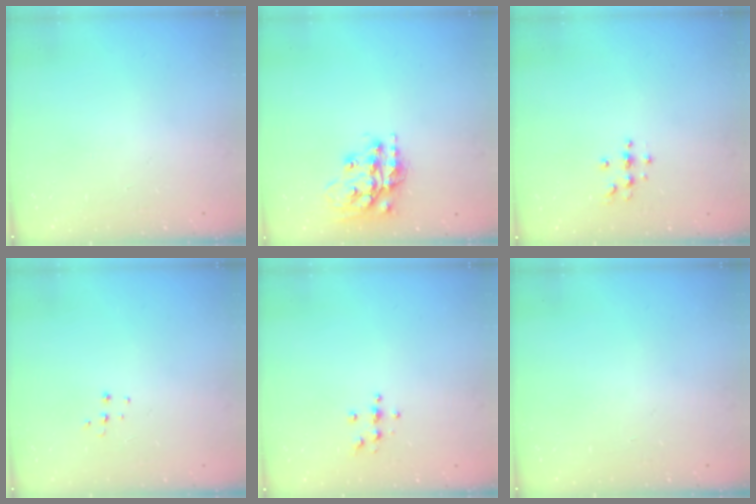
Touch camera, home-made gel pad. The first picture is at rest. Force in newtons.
{"total": 16.1, "press": 16.0, "slide": 1.3}
{"total": 3.3, "press": 3.3, "slide": 0.4}
{"total": 3.7, "press": 3.7, "slide": 0.3}
{"total": 3.6, "press": 3.6, "slide": 0.4}
{"total": 0.0}